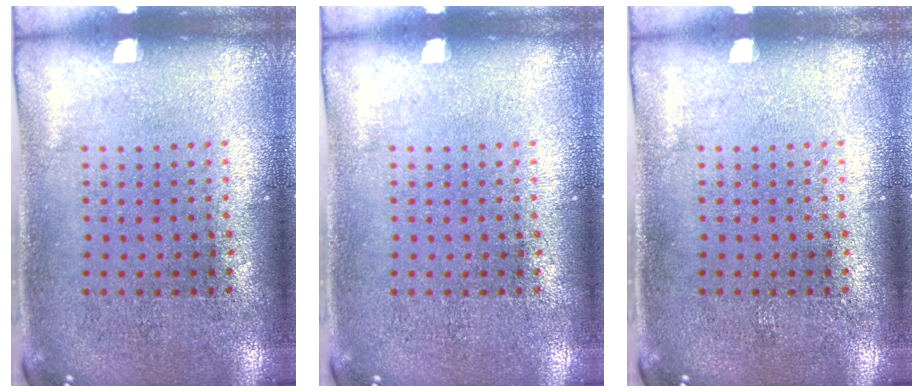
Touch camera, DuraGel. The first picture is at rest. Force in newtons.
{"total": 0.0}
{"total": 0.0}